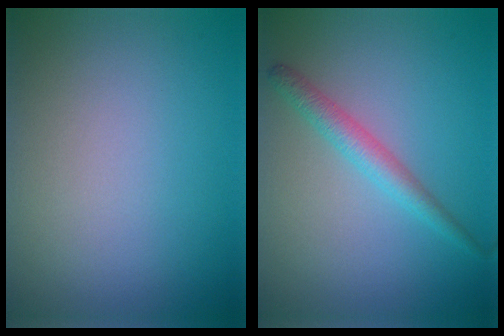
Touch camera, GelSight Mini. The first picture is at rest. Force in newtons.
{"total": 2.4, "press": 2.4, "slide": 0.1}